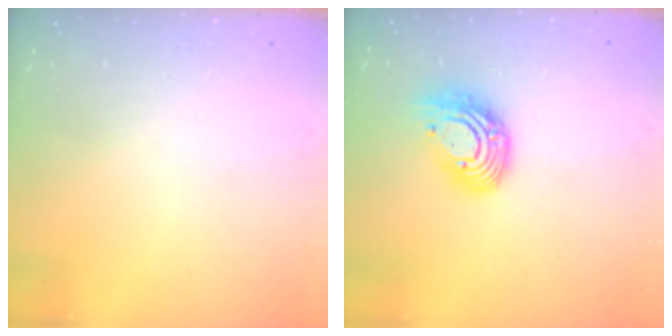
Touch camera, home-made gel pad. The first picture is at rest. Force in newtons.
{"total": 11.5, "press": 11.4, "slide": 0.9}